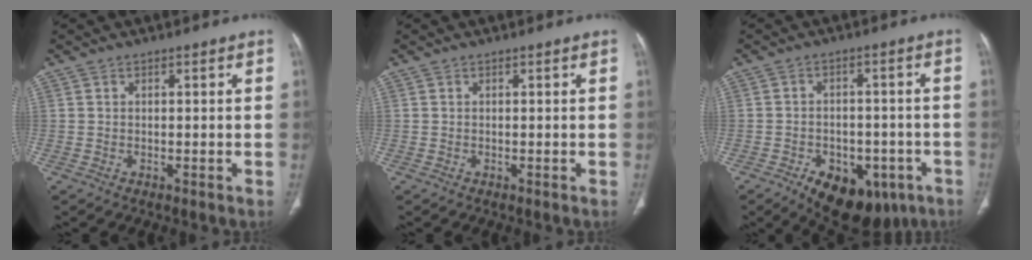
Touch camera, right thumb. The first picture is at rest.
{"total": 0.0}
{"total": 14.5, "force": [-7.3, 8.6, 9.0], "torque": [-0.100, 0.024, -0.092]}